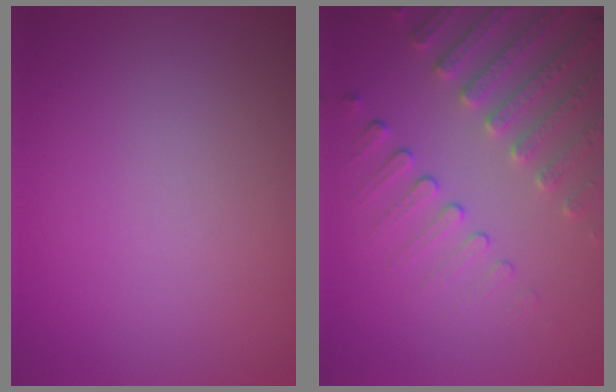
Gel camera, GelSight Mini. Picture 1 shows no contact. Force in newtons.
{"total": 4.7, "press": 3.7, "slide": 2.8}